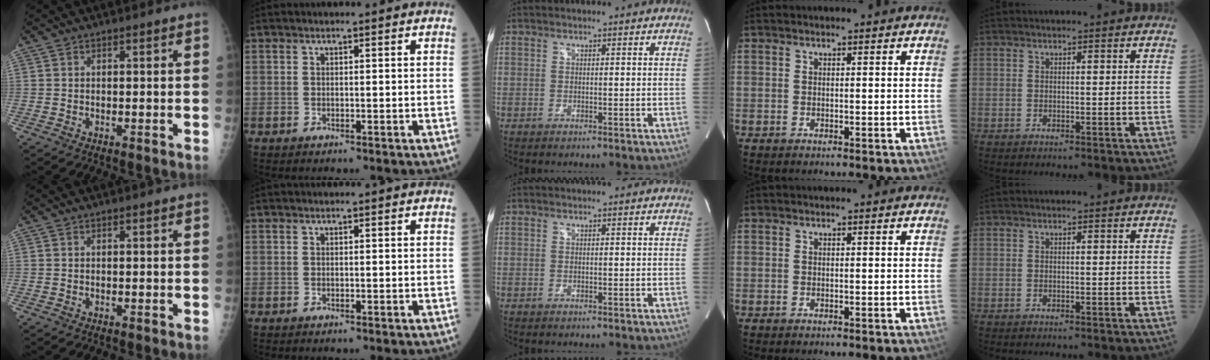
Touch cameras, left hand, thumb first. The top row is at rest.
{}